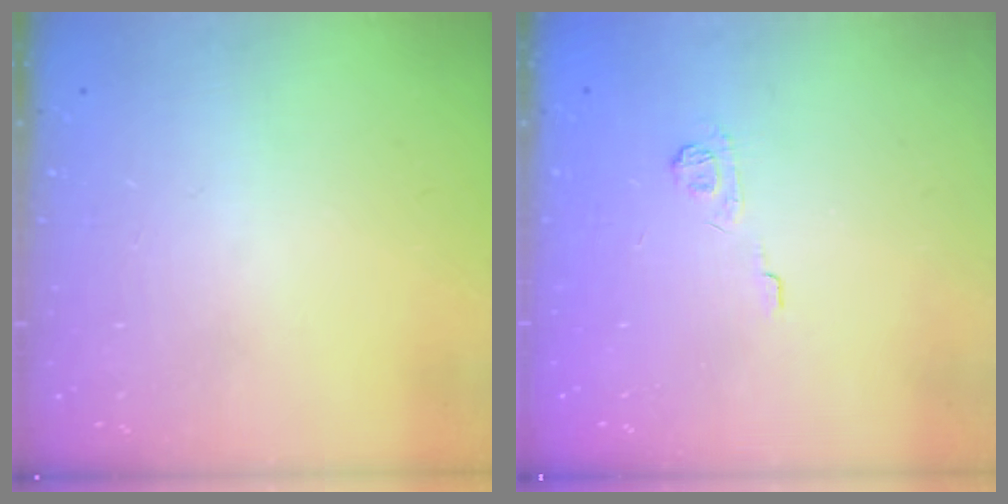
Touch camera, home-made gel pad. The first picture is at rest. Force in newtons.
{"total": 5.2, "press": 4.9, "slide": 1.6}